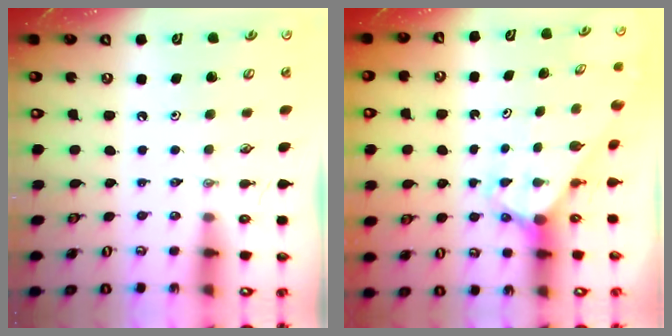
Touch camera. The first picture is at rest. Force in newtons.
{"total": 3.1, "press": 3.1, "slide": 0.2}